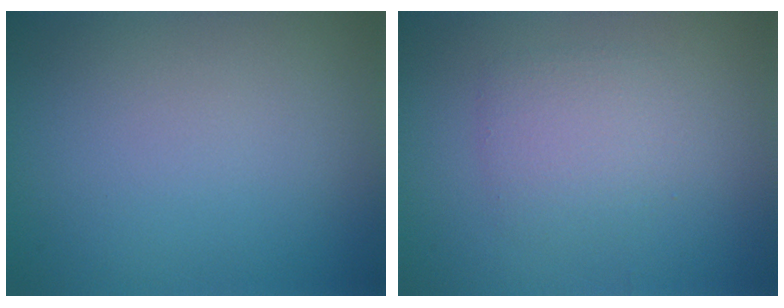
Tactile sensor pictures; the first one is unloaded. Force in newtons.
{"total": 2.3, "press": 2.3, "slide": 0.1}